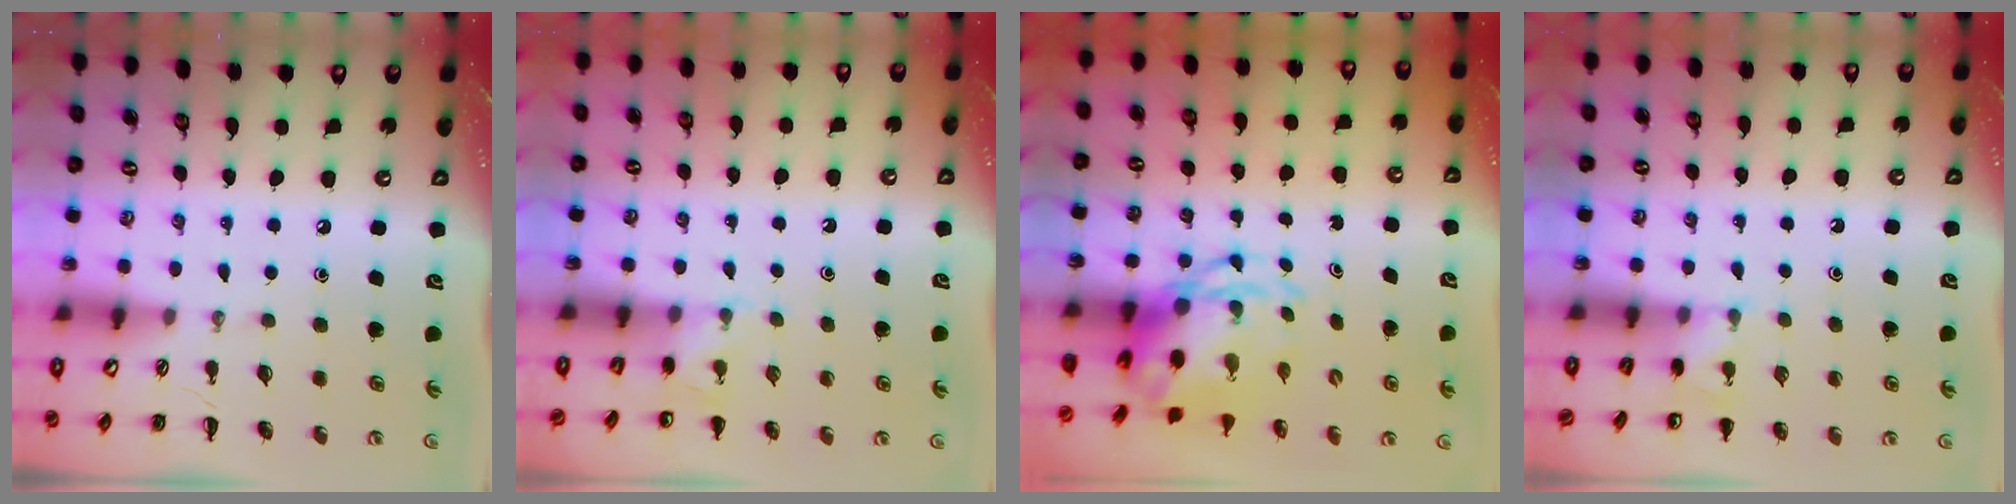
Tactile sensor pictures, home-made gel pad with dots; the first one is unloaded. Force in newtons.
{"total": 4.2, "press": 4.0, "slide": 1.1}
{"total": 6.0, "press": 5.8, "slide": 1.6}
{"total": 3.6, "press": 3.5, "slide": 1.1}